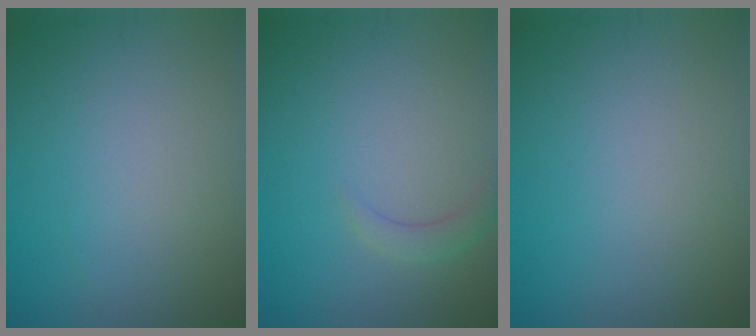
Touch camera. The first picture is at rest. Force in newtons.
{"total": 1.5, "press": 1.5, "slide": 0.2}
{"total": 0.0}